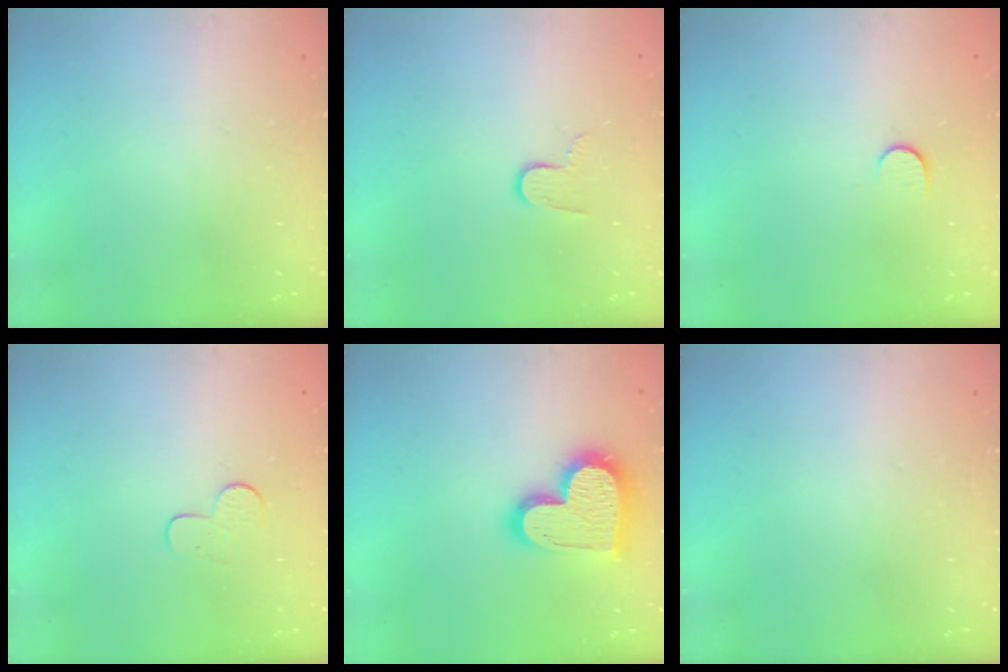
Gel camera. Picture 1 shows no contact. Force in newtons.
{"total": 5.8, "press": 5.8, "slide": 0.6}
{"total": 6.0, "press": 5.9, "slide": 0.7}
{"total": 5.5, "press": 5.5, "slide": 0.5}
{"total": 18.7, "press": 18.7, "slide": 1.6}
{"total": 0.0}